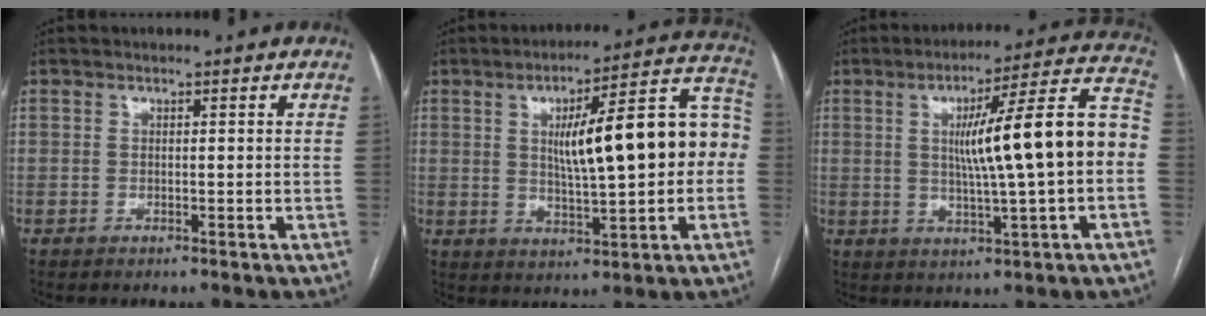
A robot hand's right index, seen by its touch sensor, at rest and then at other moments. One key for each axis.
{"total": 17.1, "fx": 1.3, "fy": 3.5, "fz": 16.7, "tx": -0.233, "ty": 0.045, "tz": 0.024}
{"total": 16.4, "fx": 0.3, "fy": 0.4, "fz": 16.4, "tx": -0.239, "ty": 0.026, "tz": 0.005}